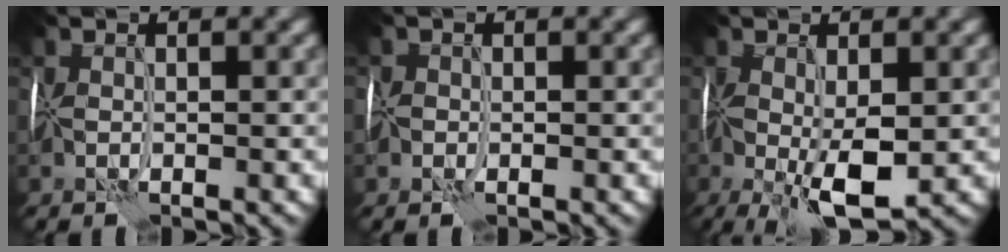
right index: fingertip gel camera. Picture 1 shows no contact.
{"total": 0.8, "force": [-0.5, 0.7, 0.0], "torque": [0.000, -0.004, -0.009]}
{"total": 6.7, "force": [-2.3, 2.5, 5.8], "torque": [-0.119, -0.013, -0.037]}